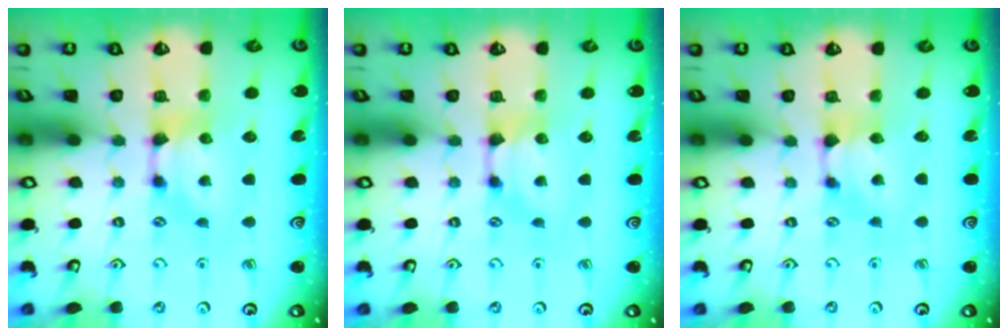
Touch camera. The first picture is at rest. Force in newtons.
{"total": 0.0}
{"total": 0.9, "press": 0.7, "slide": 0.6}